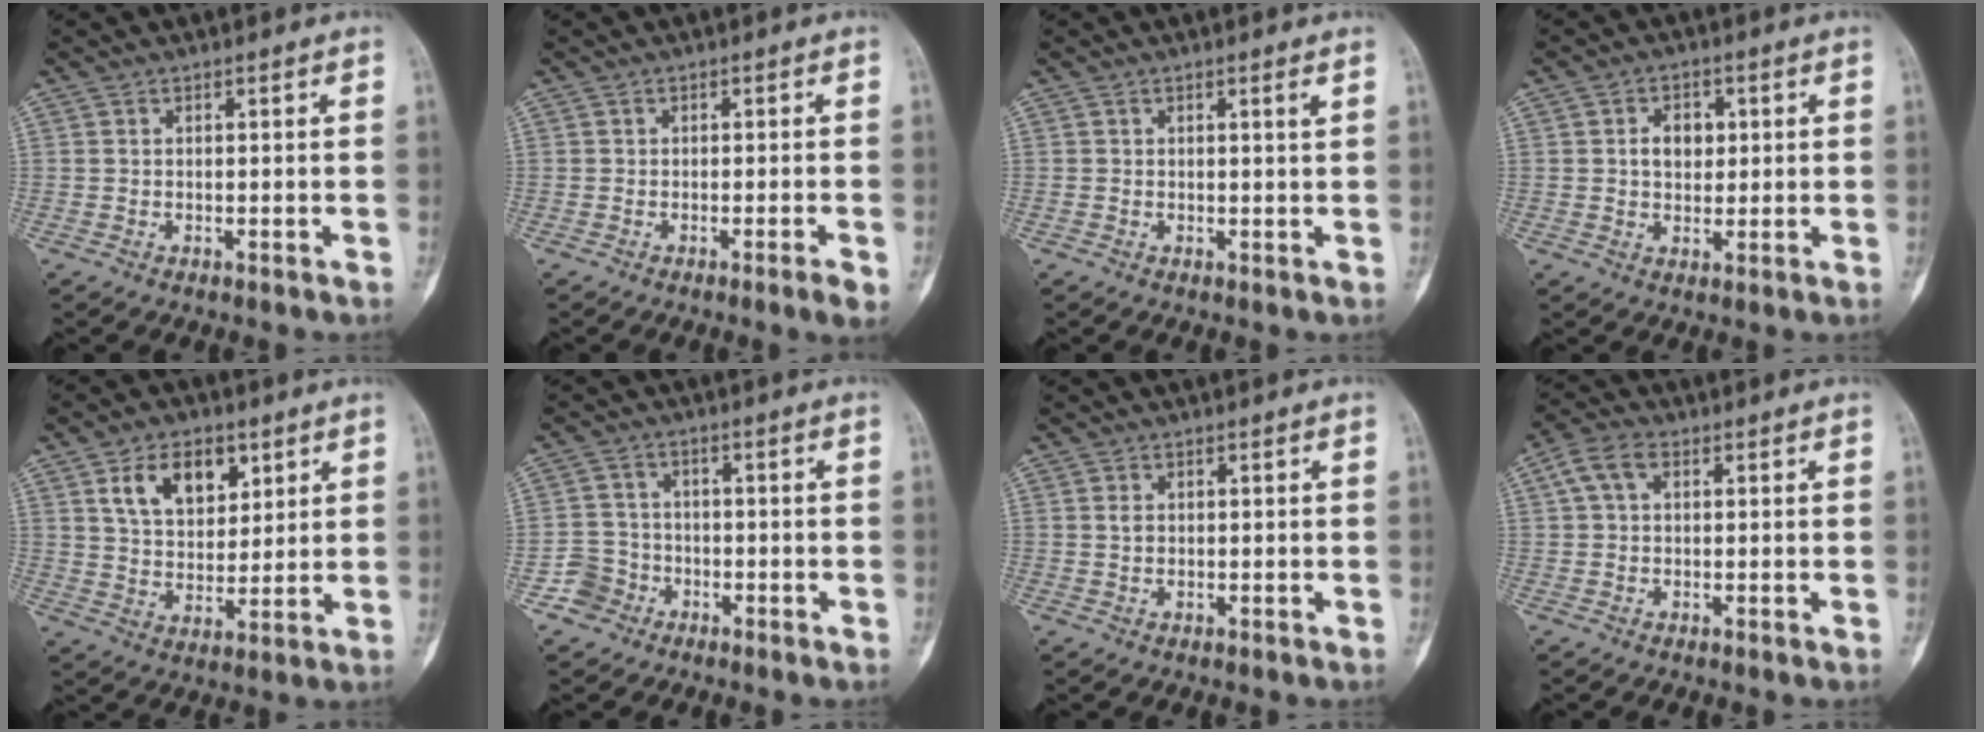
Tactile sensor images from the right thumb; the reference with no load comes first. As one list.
[{"total": 2.8, "force": [-1.4, -0.1, 2.4], "torque": [-0.035, -0.004, -0.022]}, {"total": 1.1, "force": [0.5, 0.0, 1.0], "torque": [-0.012, -0.003, 0.005]}, {"total": 5.1, "force": [0.9, 3.8, 3.4], "torque": [-0.027, 0.000, 0.011]}, {"total": 11.2, "force": [5.2, 7.0, 7.0], "torque": [-0.084, -0.023, 0.093]}, {"total": 4.7, "force": [-2.5, 4.0, 0.0], "torque": [0.033, 0.021, -0.051]}, {"total": 1.3, "force": [0.0, 0.8, 1.0], "torque": [-0.017, 0.000, 0.000]}, {"total": 5.0, "force": [1.4, 3.3, 3.5], "torque": [-0.071, 0.019, 0.025]}]